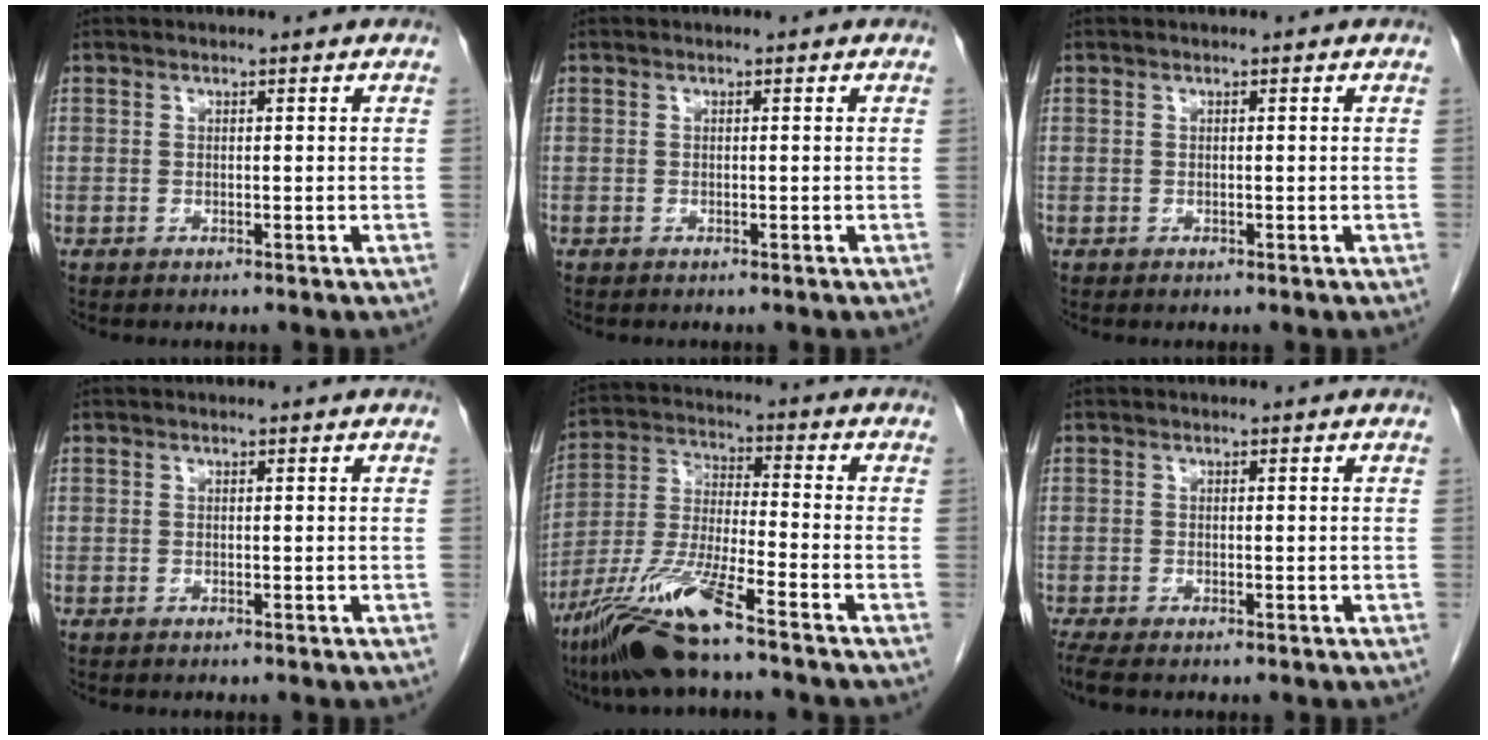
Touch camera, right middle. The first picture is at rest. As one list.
[{"total": 0.0}, {"total": 0.0}, {"total": 0.0}, {"total": 13.1, "force": [-9.0, 0.5, 9.5], "torque": [-0.200, -0.024, -0.171]}, {"total": 2.3, "force": [-1.7, 0.7, 1.4], "torque": [-0.031, -0.010, -0.030]}]